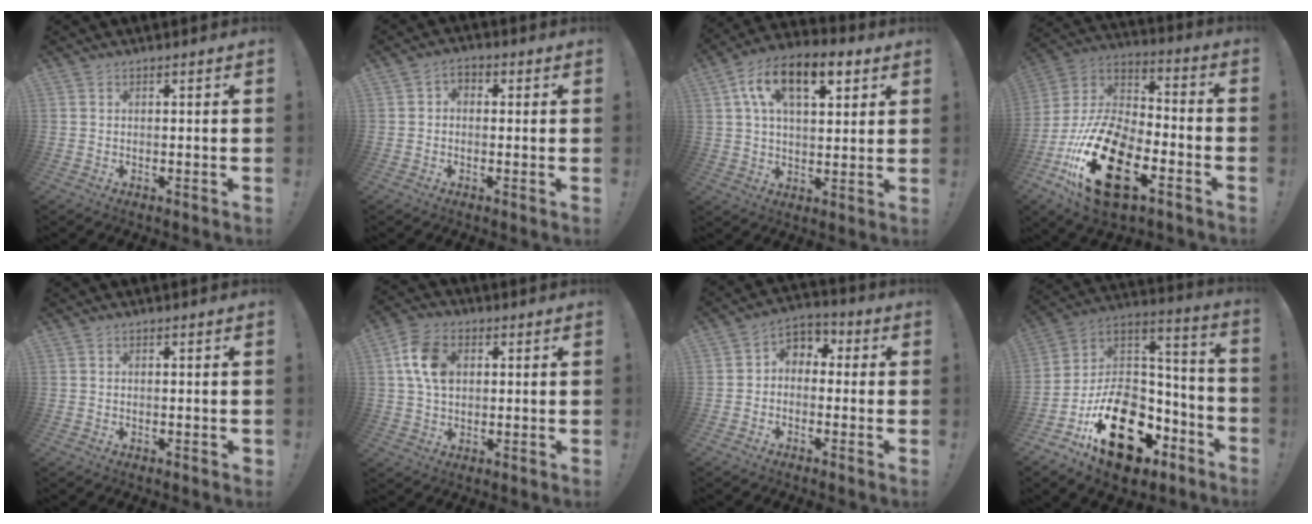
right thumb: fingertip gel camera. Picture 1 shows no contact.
{"total": 3.0, "force": [-0.8, 2.3, 1.8], "torque": [-0.029, 0.008, -0.015]}
{"total": 15.9, "force": [6.8, 8.0, 11.9], "torque": [-0.192, -0.010, 0.117]}
{"total": 24.9, "force": [-11.2, 13.2, 17.9], "torque": [-0.358, 0.067, -0.182]}
{"total": 0.0}
{"total": 11.5, "force": [2.5, 8.5, 7.3], "torque": [-0.127, 0.012, 0.050]}
{"total": 4.9, "force": [-1.6, 4.2, 1.9], "torque": [-0.033, 0.016, -0.025]}
{"total": 23.7, "force": [-9.8, 16.1, 14.5], "torque": [-0.217, 0.068, -0.130]}